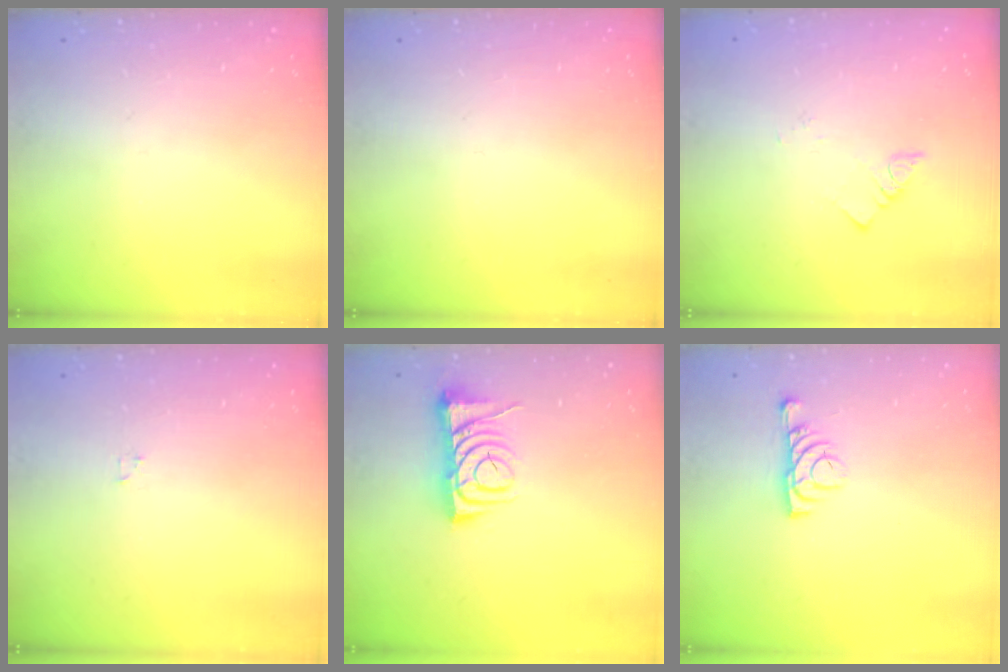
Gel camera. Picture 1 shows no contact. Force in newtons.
{"total": 0.0}
{"total": 1.9, "press": 1.9, "slide": 0.1}
{"total": 1.2, "press": 1.2, "slide": 0.2}
{"total": 7.1, "press": 7.1, "slide": 1.0}
{"total": 5.0, "press": 4.9, "slide": 1.1}